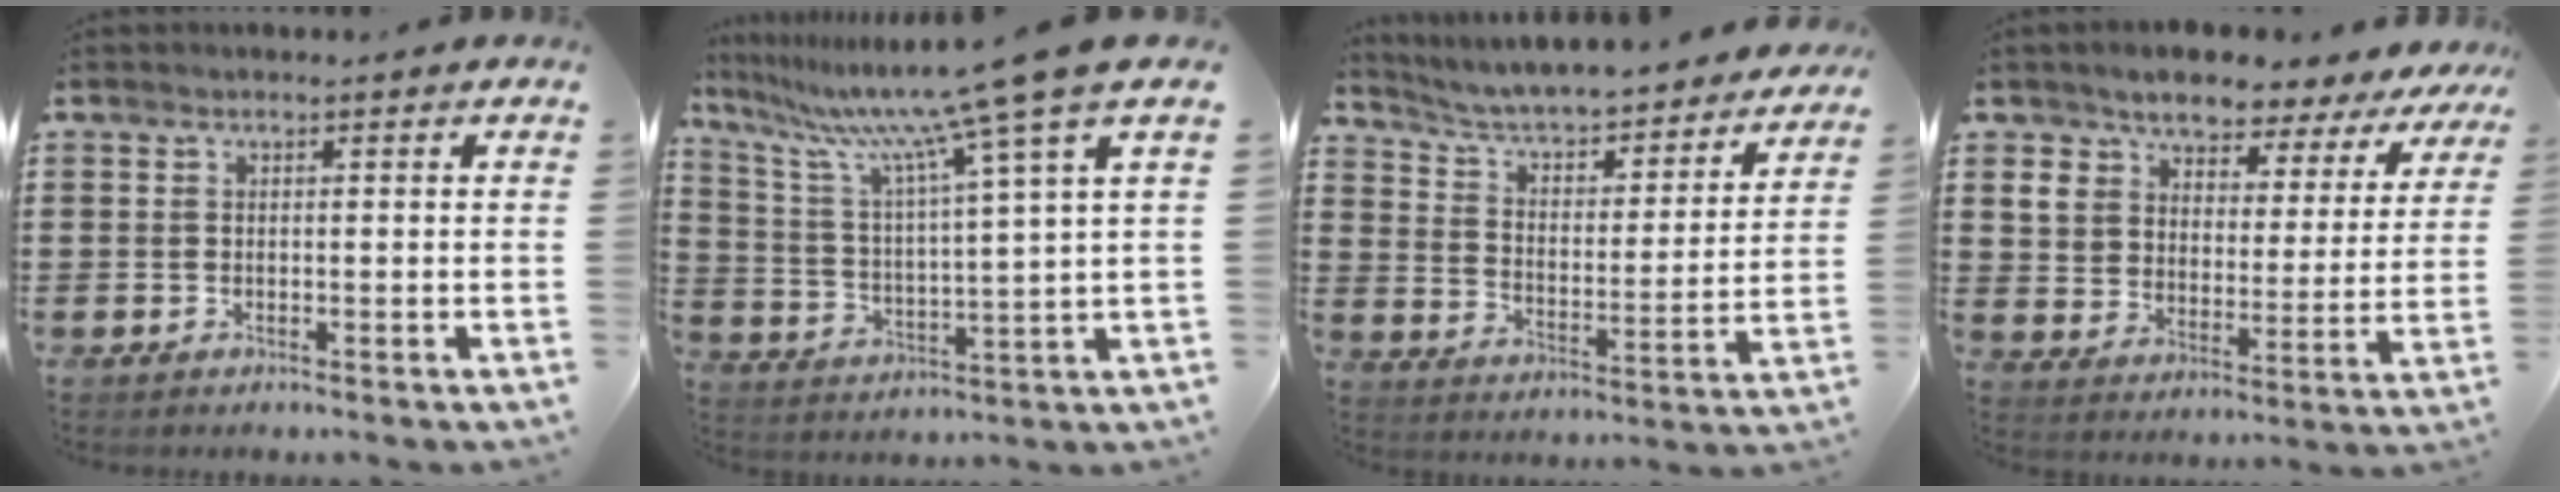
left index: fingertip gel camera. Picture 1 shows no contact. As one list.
[{"total": 11.6, "force": [9.1, -1.4, 7.1], "torque": [-0.175, -0.058, 0.140]}, {"total": 4.4, "force": [4.2, 0.4, 1.3], "torque": [-0.048, -0.040, 0.063]}, {"total": 5.9, "force": [5.6, 1.8, 0.8], "torque": [-0.055, -0.038, 0.096]}]